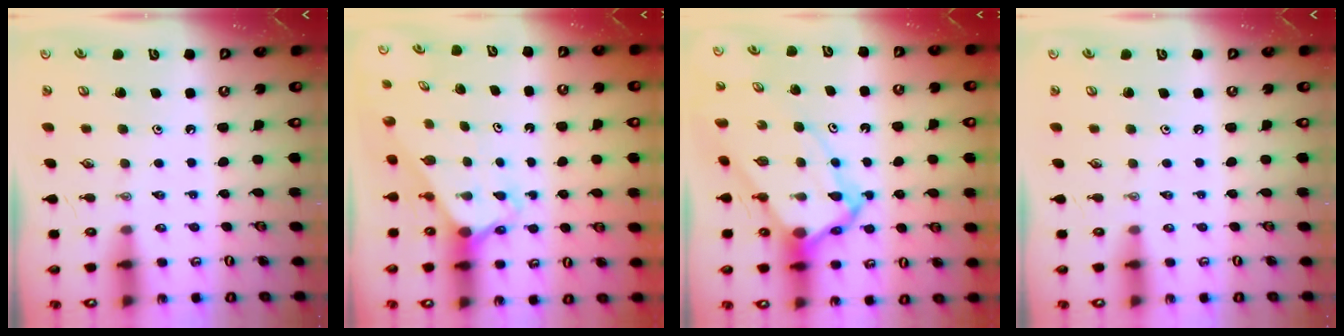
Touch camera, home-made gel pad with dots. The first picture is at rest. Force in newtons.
{"total": 2.4, "press": 2.4, "slide": 0.2}
{"total": 10.4, "press": 10.3, "slide": 1.0}
{"total": 0.0}